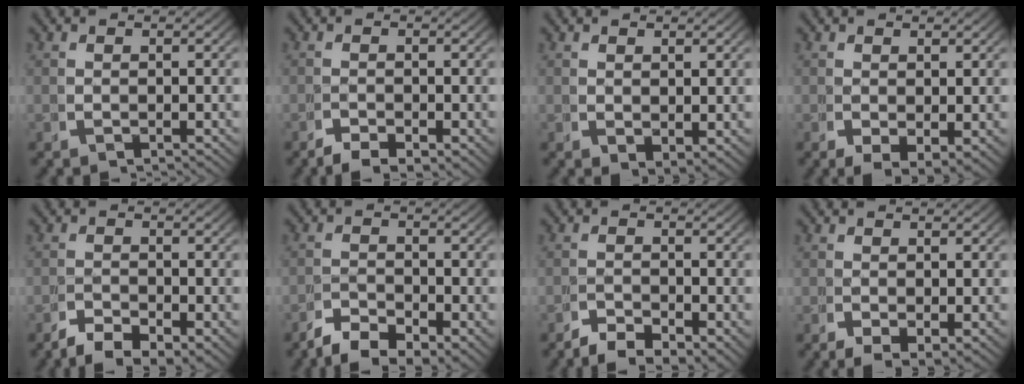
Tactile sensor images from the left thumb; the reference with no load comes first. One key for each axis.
{"total": 1.1, "fx": -1.0, "fy": -0.1, "fz": 0.5, "tx": 0.015, "ty": -0.001, "tz": -0.023}
{"total": 1.2, "fx": 1.0, "fy": 0.3, "fz": 0.5, "tx": -0.002, "ty": -0.003, "tz": 0.027}
{"total": 1.1, "fx": 0.4, "fy": 0.4, "fz": 1.0, "tx": -0.007, "ty": -0.009, "tz": 0.017}
{"total": 1.9, "fx": -1.6, "fy": 0.4, "fz": 1.0, "tx": 0.005, "ty": -0.005, "tz": -0.034}
{"total": 2.3, "fx": -2.0, "fy": 0.5, "fz": 1.0, "tx": 0.007, "ty": -0.002, "tz": -0.046}
{"total": 1.7, "fx": -1.6, "fy": 0.2, "fz": 0.7, "tx": 0.011, "ty": -0.002, "tz": -0.037}
{"total": 0.7, "fx": 0.2, "fy": 0.0, "fz": 0.7, "tx": -0.004, "ty": -0.007, "tz": 0.011}